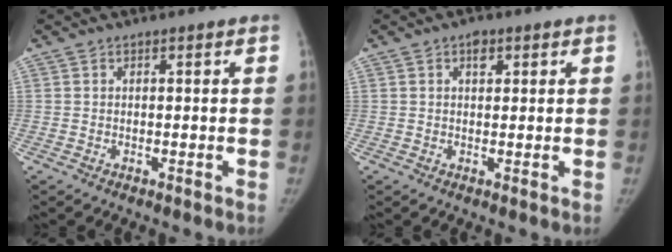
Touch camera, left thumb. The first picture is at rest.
{"total": 2.4, "force": [1.1, 1.6, 1.5], "torque": [-0.009, -0.001, 0.013]}